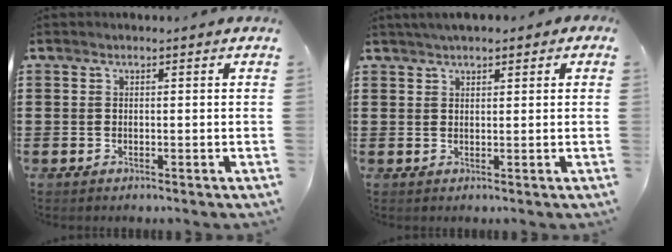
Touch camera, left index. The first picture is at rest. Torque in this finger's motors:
{"motor_torque": [2.14, 0.00, 1.05, 0.21]}